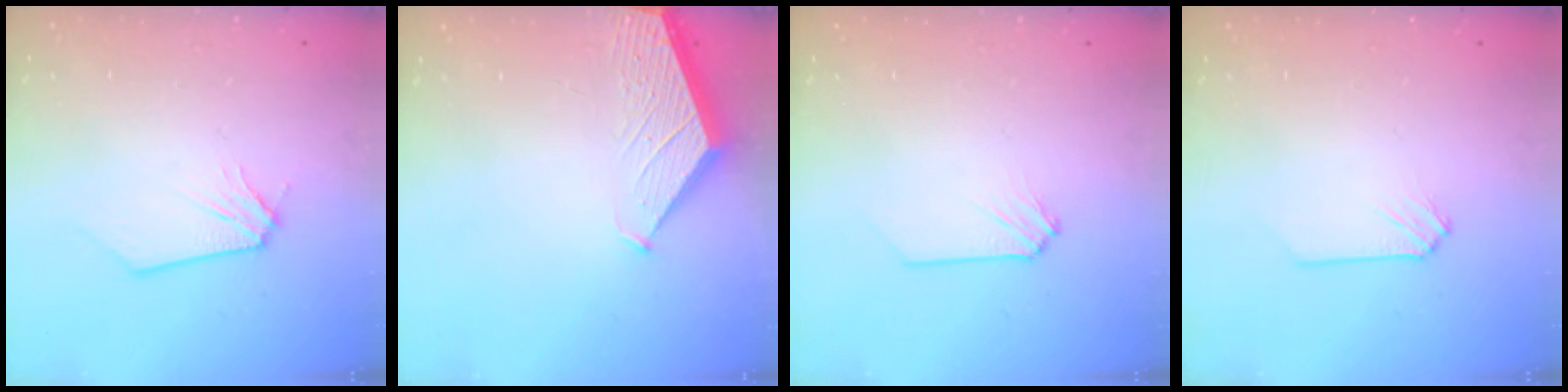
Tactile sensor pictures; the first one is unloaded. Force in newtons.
{"total": 1.9, "press": 1.9, "slide": 0.2}
{"total": 0.0}
{"total": 0.0}